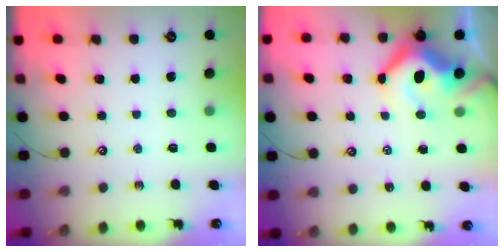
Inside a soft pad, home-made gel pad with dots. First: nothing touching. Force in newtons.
{"total": 14.4, "press": 14.2, "slide": 1.9}